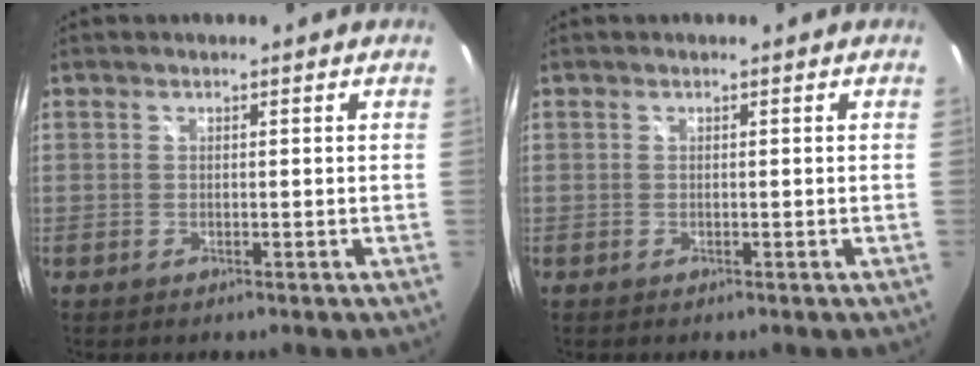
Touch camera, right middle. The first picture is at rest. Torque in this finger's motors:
{"motor_torque": [0.00, 0.00, 0.00, 0.00]}